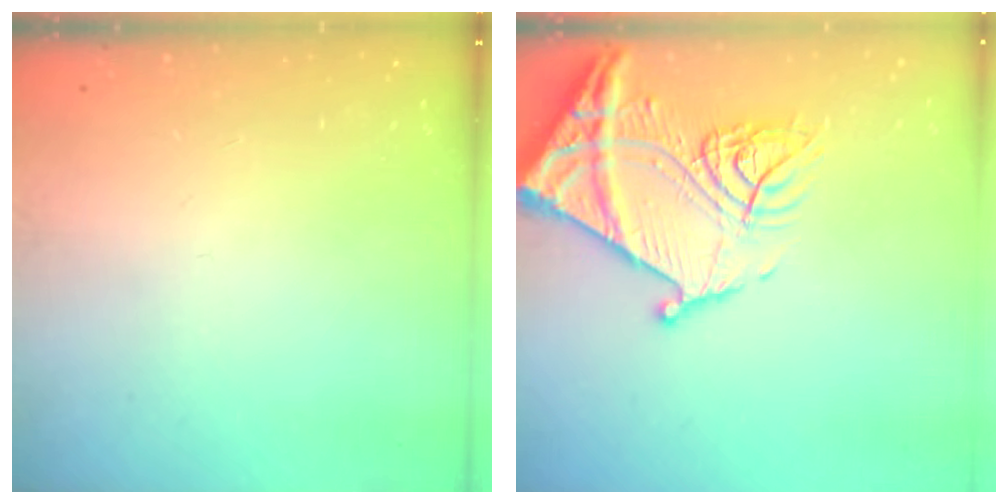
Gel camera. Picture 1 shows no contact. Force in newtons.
{"total": 19.8, "press": 19.7, "slide": 2.1}